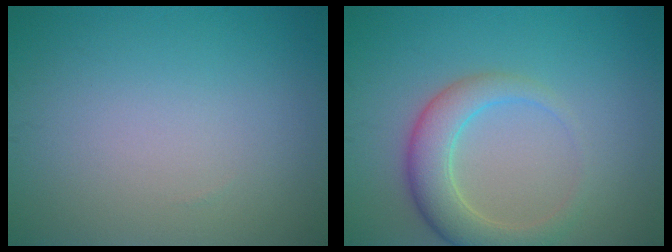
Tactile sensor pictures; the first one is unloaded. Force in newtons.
{"total": 4.5, "press": 4.5, "slide": 0.4}